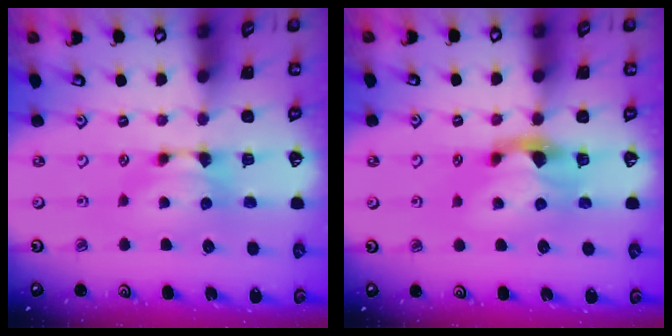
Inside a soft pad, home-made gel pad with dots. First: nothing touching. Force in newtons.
{"total": 2.2, "press": 1.9, "slide": 1.2}